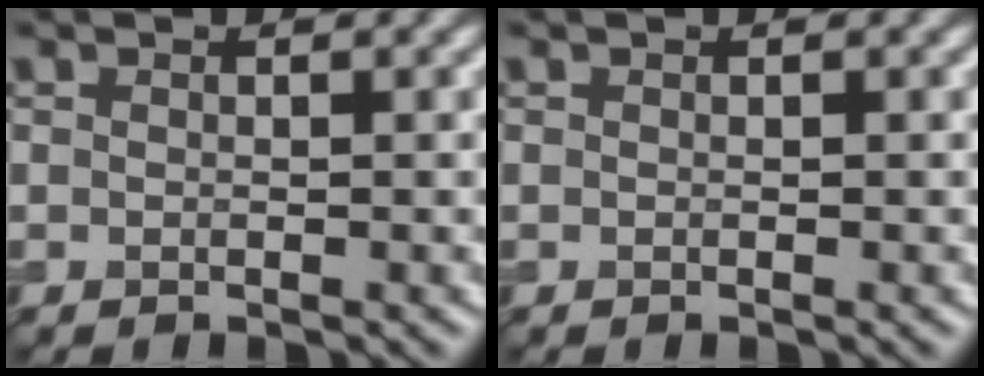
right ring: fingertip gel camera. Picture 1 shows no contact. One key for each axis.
{"total": 0.0}